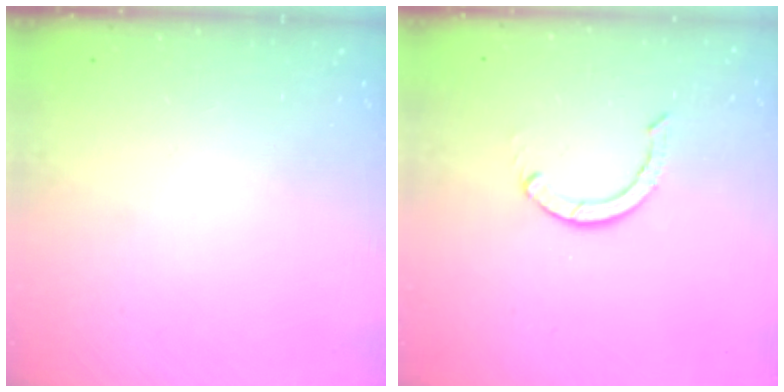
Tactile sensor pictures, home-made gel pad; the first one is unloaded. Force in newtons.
{"total": 3.7, "press": 3.6, "slide": 0.4}